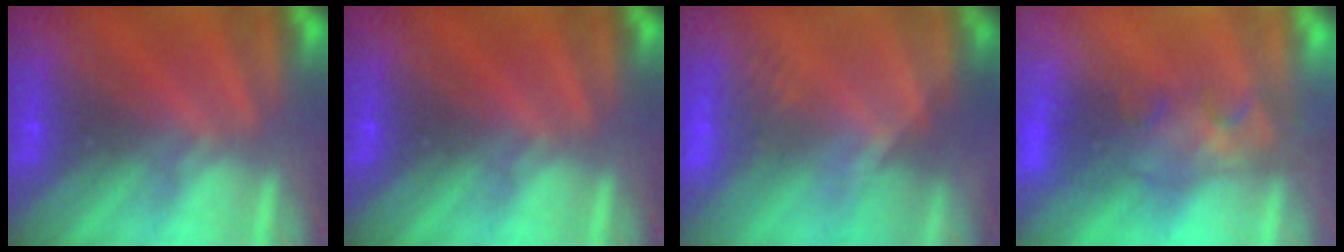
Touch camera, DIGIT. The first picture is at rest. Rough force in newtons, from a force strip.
{"total": 0.0}
{"total": 2.4}
{"total": 3.8}